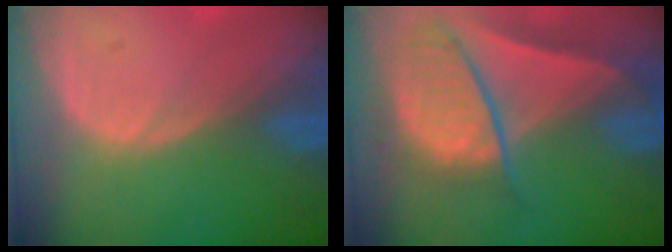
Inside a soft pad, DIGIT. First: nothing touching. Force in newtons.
{"total": 9.4, "press": 8.1, "slide": 4.8}